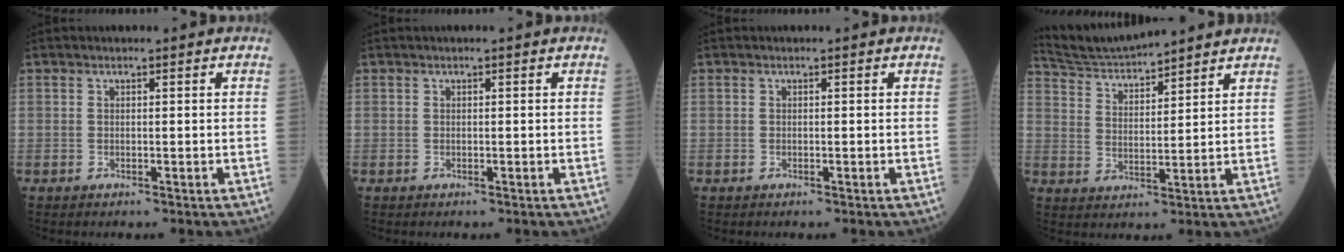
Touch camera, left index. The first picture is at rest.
{"total": 0.0}
{"total": 0.0}
{"total": 10.7, "force": [10.3, 0.6, 2.9], "torque": [-0.068, 0.031, 0.187]}